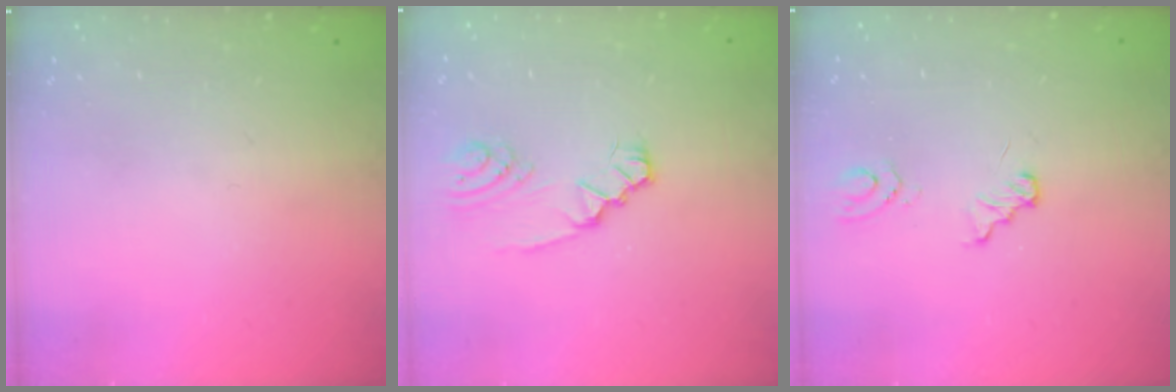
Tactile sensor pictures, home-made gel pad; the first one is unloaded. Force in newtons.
{"total": 3.3, "press": 3.3, "slide": 0.2}
{"total": 4.1, "press": 4.1, "slide": 0.3}